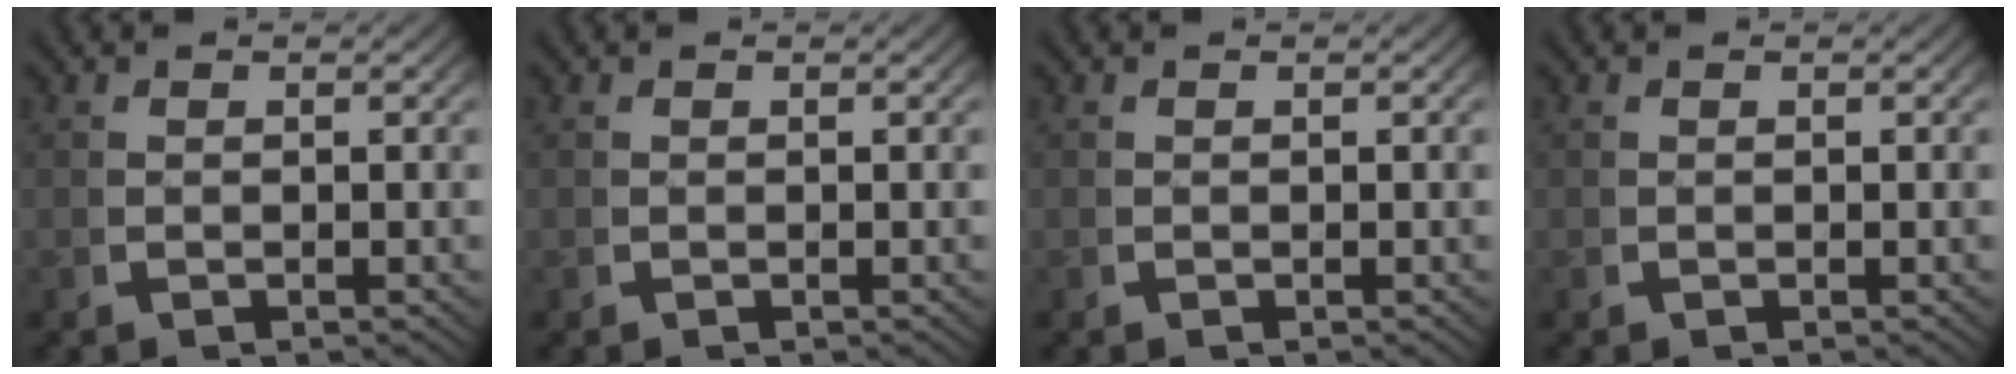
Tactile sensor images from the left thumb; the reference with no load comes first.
{"total": 0.0}
{"total": 0.0}
{"total": 0.0}